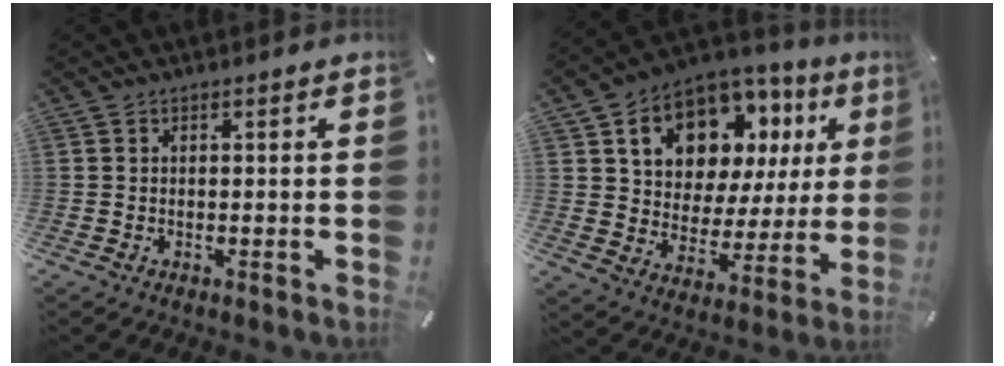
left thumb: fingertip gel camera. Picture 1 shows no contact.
{"total": 13.9, "force": [7.9, 9.9, 5.7], "torque": [-0.101, -0.049, 0.143]}